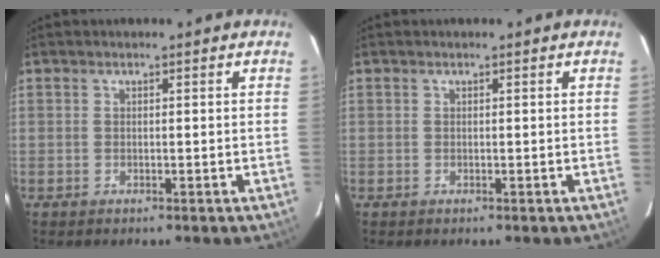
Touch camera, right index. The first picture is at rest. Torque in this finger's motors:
{"motor_torque": [0.00, 0.00, 0.03, 0.01]}